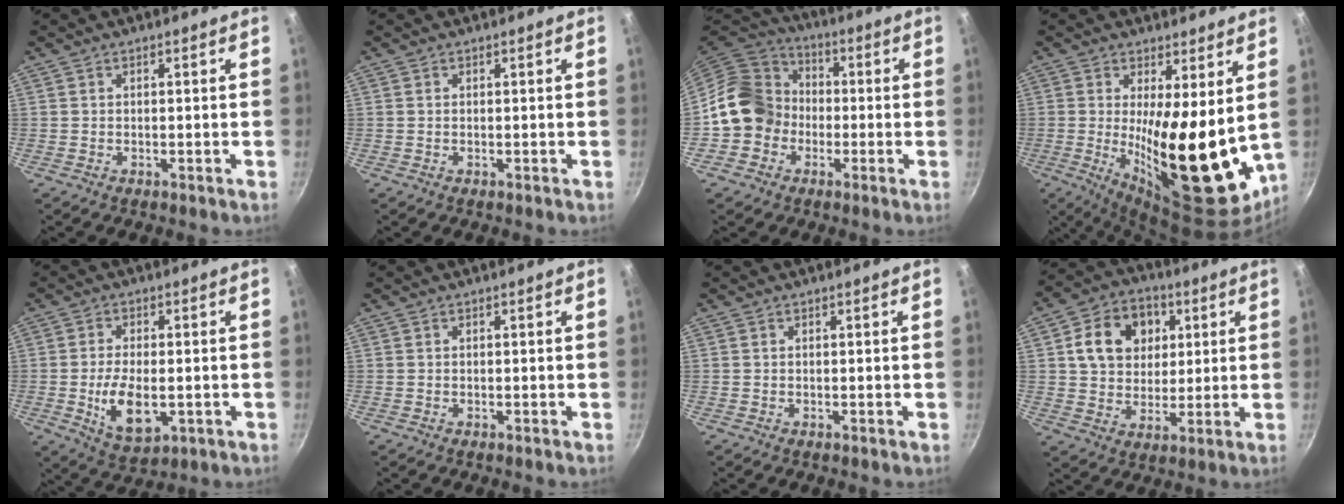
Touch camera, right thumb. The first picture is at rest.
{"total": 0.0}
{"total": 12.9, "force": [-1.8, 11.4, 5.7], "torque": [-0.063, 0.040, -0.048]}
{"total": 20.4, "force": [1.5, 7.1, 19.1], "torque": [-0.258, -0.045, 0.038]}
{"total": 9.8, "force": [-1.7, 5.1, 8.2], "torque": [-0.144, -0.006, -0.019]}
{"total": 0.0}
{"total": 0.0}
{"total": 13.3, "force": [3.9, 10.5, 7.2], "torque": [-0.095, 0.005, 0.060]}